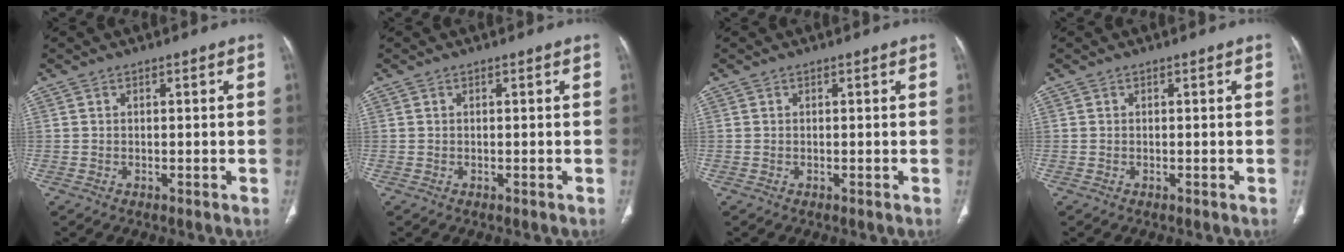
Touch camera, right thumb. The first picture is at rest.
{"total": 0.0}
{"total": 0.0}
{"total": 0.0}